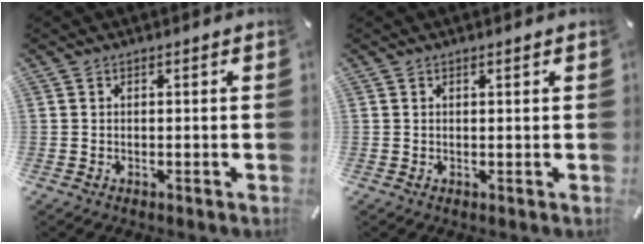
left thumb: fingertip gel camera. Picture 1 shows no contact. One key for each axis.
{"total": 0.7, "fx": 0.4, "fy": 0.1, "fz": 0.6, "tx": -0.011, "ty": 0.001, "tz": 0.007}